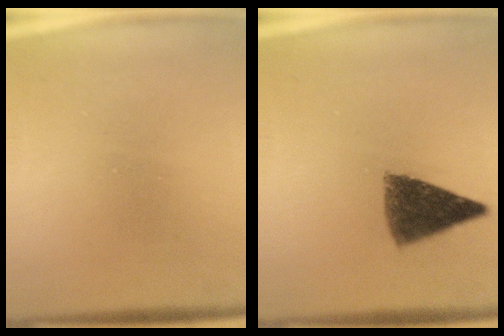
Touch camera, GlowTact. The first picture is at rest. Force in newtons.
{"total": 6.4}